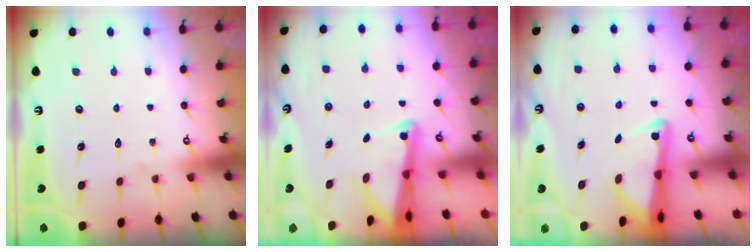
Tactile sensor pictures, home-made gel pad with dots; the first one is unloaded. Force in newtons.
{"total": 3.6, "press": 3.5, "slide": 0.9}
{"total": 3.0, "press": 2.9, "slide": 0.5}